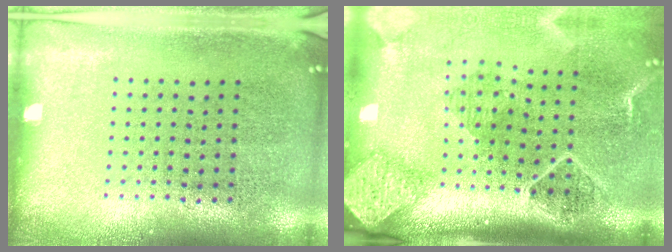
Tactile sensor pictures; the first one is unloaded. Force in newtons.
{"total": 2.7, "press": 2.0, "slide": 1.8}